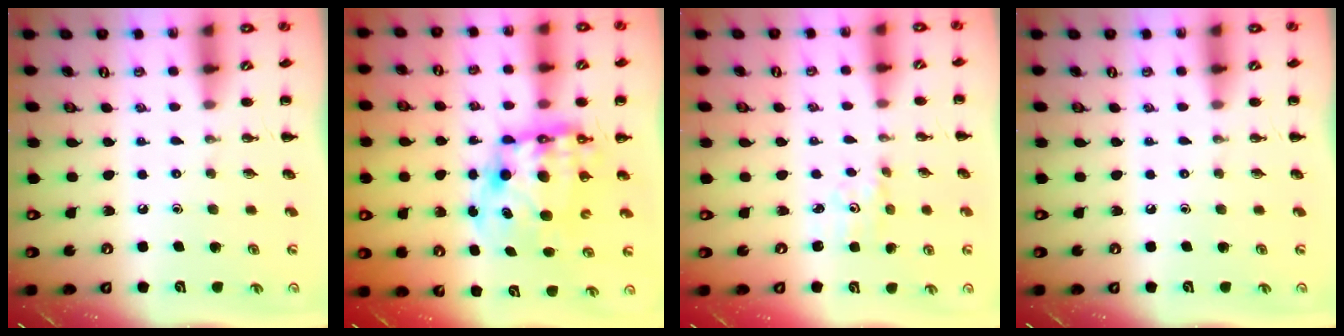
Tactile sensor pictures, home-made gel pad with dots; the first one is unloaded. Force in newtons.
{"total": 12.1, "press": 11.7, "slide": 3.1}
{"total": 2.1, "press": 2.0, "slide": 0.6}
{"total": 0.0}